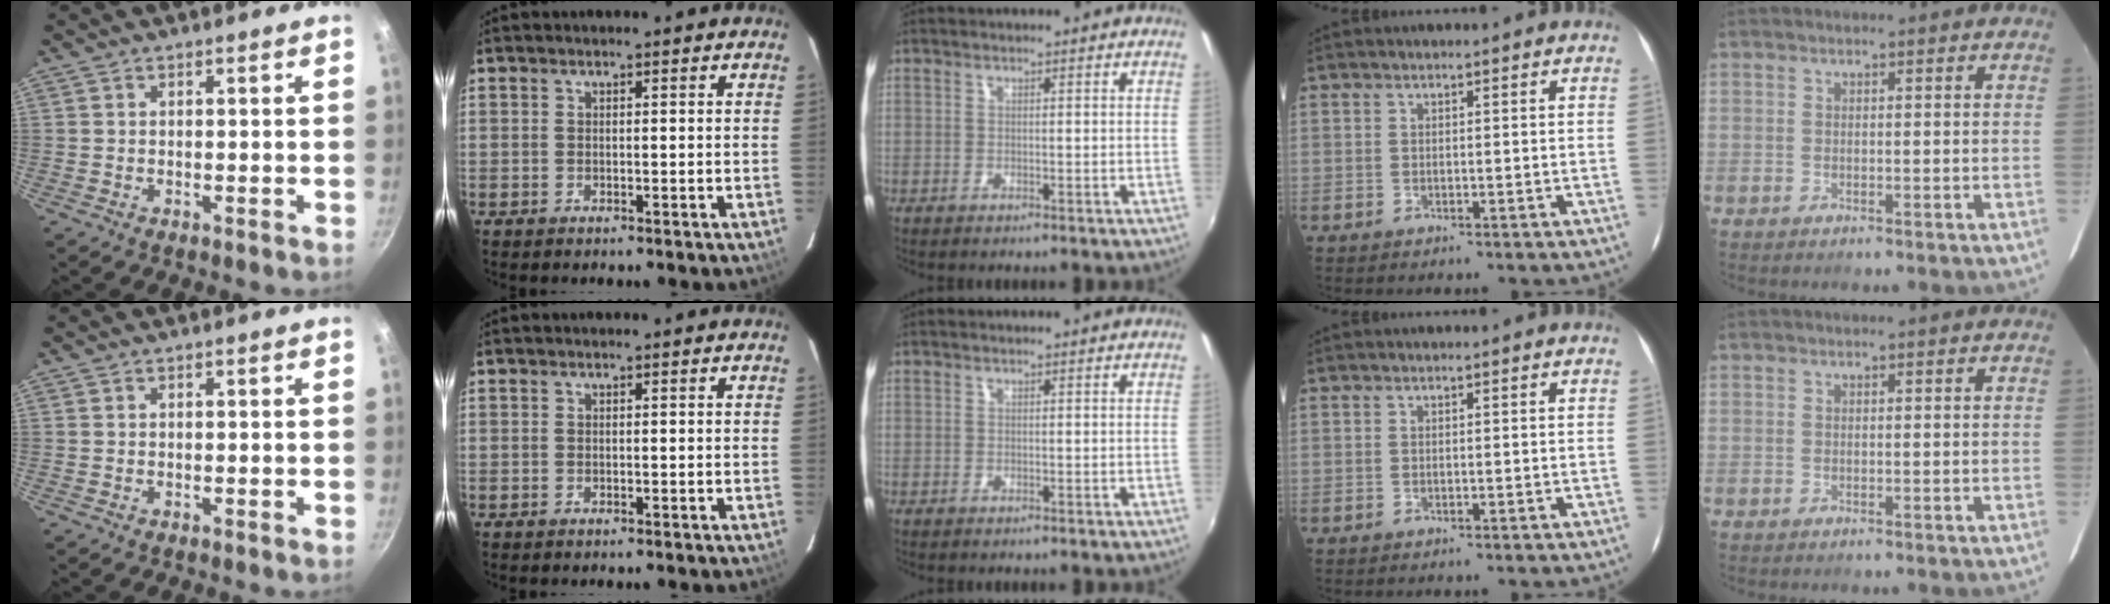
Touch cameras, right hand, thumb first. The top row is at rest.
{}